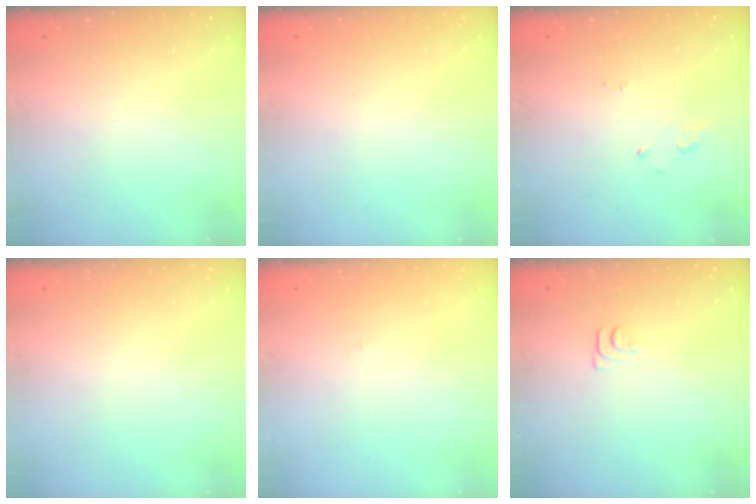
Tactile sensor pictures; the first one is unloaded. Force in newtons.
{"total": 0.0}
{"total": 2.6, "press": 2.6, "slide": 0.4}
{"total": 1.7, "press": 1.6, "slide": 0.1}
{"total": 2.7, "press": 2.7, "slide": 0.3}
{"total": 4.3, "press": 4.3, "slide": 0.7}